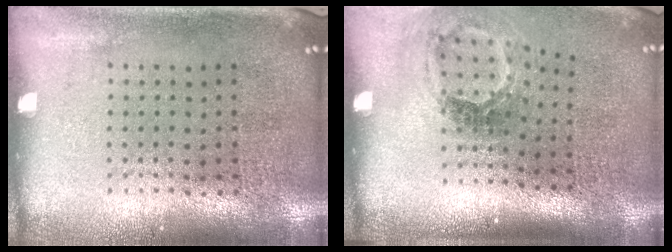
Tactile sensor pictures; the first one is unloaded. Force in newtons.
{"total": 1.9, "press": 1.2, "slide": 1.5}